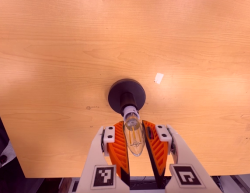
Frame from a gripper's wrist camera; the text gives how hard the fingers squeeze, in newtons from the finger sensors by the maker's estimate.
{"total": 13.5, "left": 13.5, "right": 13.6}